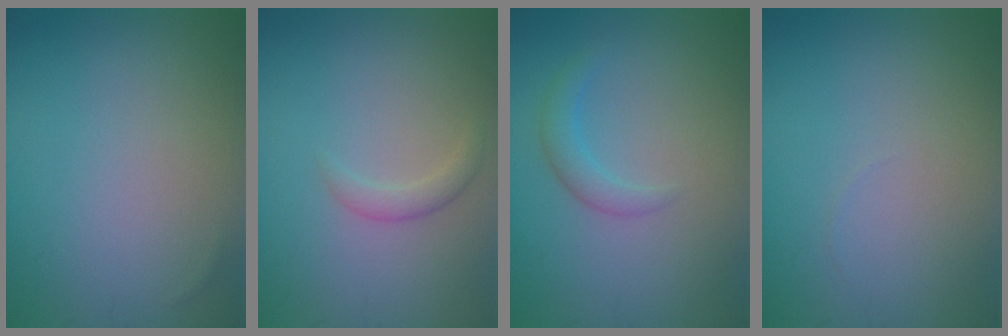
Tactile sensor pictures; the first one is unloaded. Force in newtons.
{"total": 1.3, "press": 1.3, "slide": 0.1}
{"total": 1.8, "press": 1.8, "slide": 0.0}
{"total": 0.0}